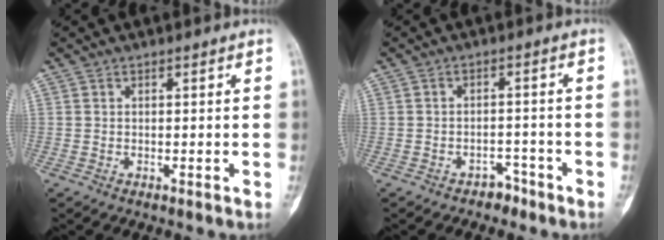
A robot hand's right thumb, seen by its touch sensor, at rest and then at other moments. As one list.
[{"total": 3.0, "force": [-2.3, 1.7, 0.6], "torque": [-0.001, 0.024, -0.031]}]